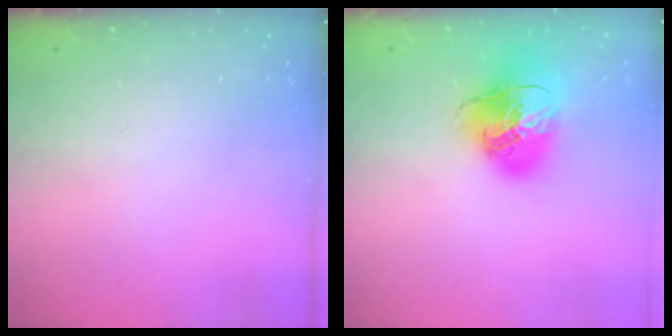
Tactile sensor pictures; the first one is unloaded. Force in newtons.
{"total": 17.7, "press": 17.5, "slide": 2.5}